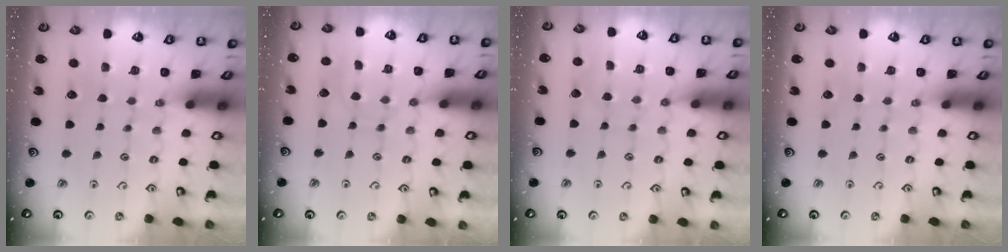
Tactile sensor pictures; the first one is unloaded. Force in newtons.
{"total": 6.8, "press": 6.8, "slide": 0.6}
{"total": 6.0, "press": 5.9, "slide": 0.6}
{"total": 0.0}